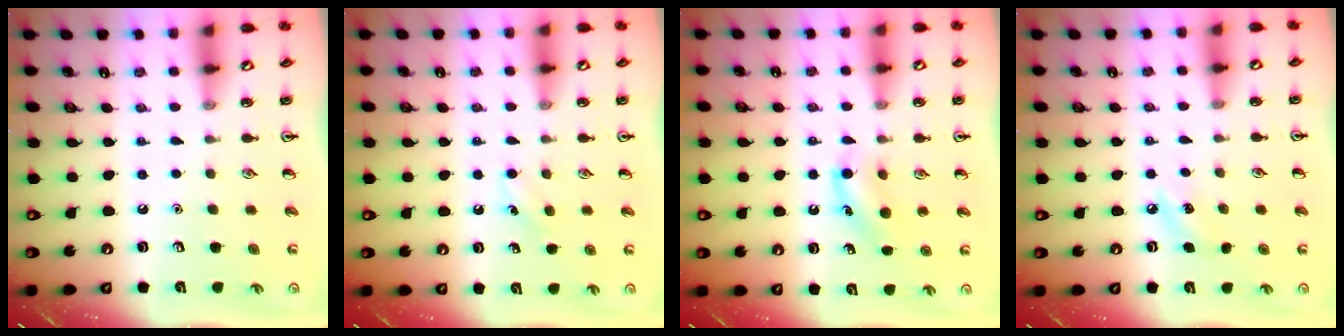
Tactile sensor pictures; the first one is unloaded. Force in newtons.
{"total": 4.8, "press": 4.5, "slide": 1.5}
{"total": 8.2, "press": 8.0, "slide": 1.8}
{"total": 5.4, "press": 5.1, "slide": 1.7}